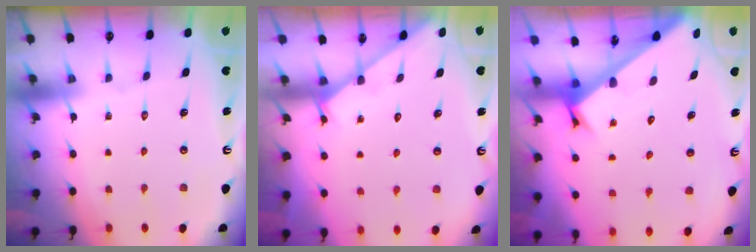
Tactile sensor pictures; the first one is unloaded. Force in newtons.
{"total": 1.3, "press": 1.3, "slide": 0.1}
{"total": 2.6, "press": 2.6, "slide": 0.2}